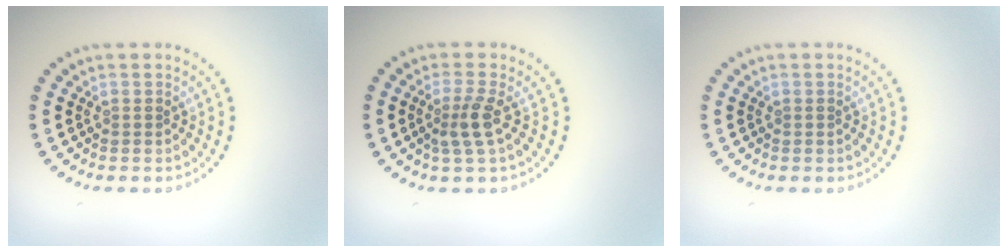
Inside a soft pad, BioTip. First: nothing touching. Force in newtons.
{"total": 2.4, "press": 1.8, "slide": 1.6}
{"total": 0.0}